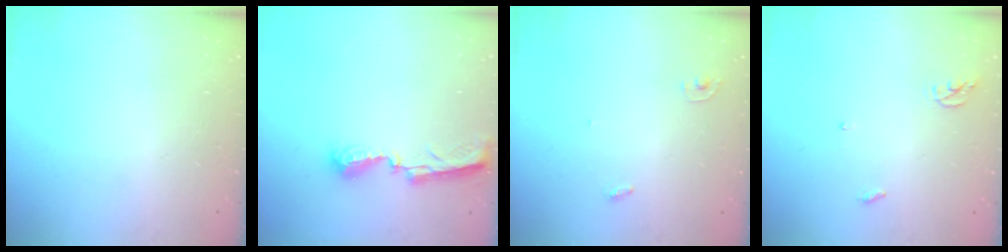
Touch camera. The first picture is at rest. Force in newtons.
{"total": 8.9, "press": 8.9, "slide": 0.2}
{"total": 2.8, "press": 2.8, "slide": 0.1}
{"total": 3.9, "press": 3.8, "slide": 0.3}